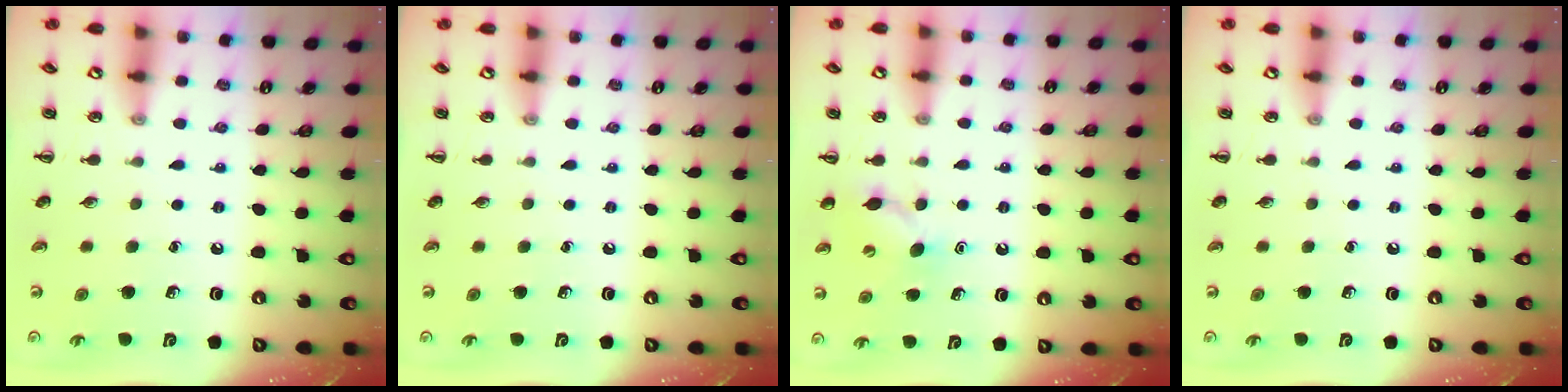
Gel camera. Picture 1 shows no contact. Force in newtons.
{"total": 0.0}
{"total": 8.1, "press": 7.9, "slide": 1.4}
{"total": 0.0}